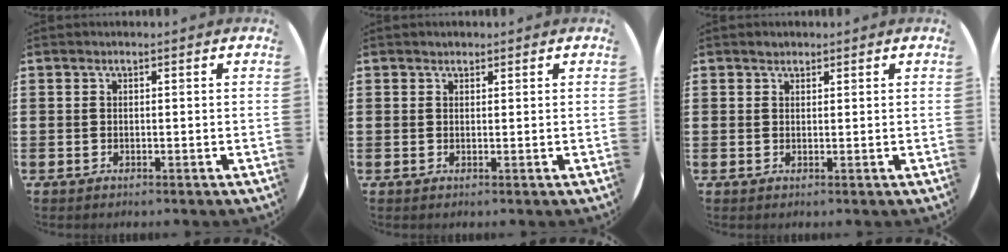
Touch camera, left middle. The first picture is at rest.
{"total": 0.8, "force": [0.7, 0.3, 0.0], "torque": [0.008, -0.002, 0.012]}
{"total": 0.9, "force": [0.8, 0.4, 0.0], "torque": [0.006, -0.001, 0.015]}